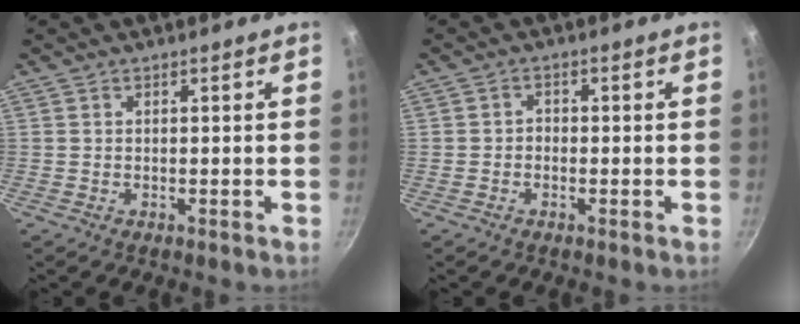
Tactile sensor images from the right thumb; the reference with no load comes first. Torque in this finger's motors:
{"motor_torque": [-0.61, -0.34, 0.19, -0.05, -0.01]}